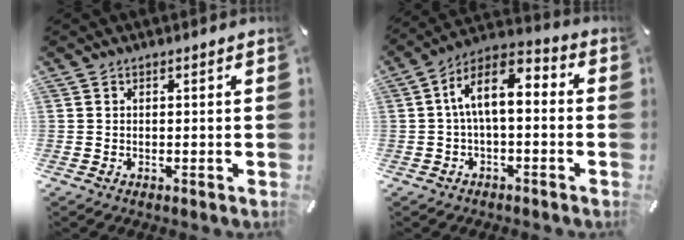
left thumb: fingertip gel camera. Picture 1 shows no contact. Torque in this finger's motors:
{"motor_torque": [-0.58, 1.59, 1.10, -0.71, 0.56]}